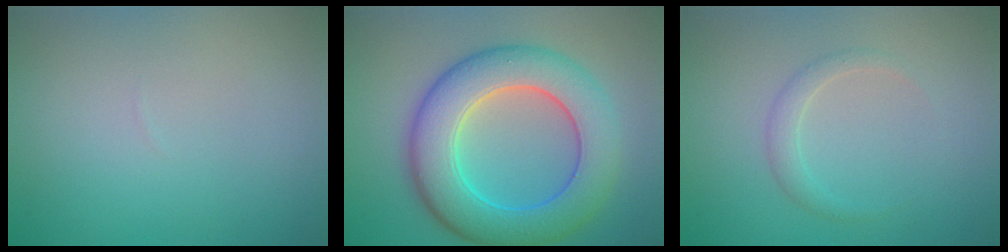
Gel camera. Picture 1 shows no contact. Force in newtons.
{"total": 9.2, "press": 9.2, "slide": 0.2}
{"total": 1.4, "press": 1.4, "slide": 0.1}